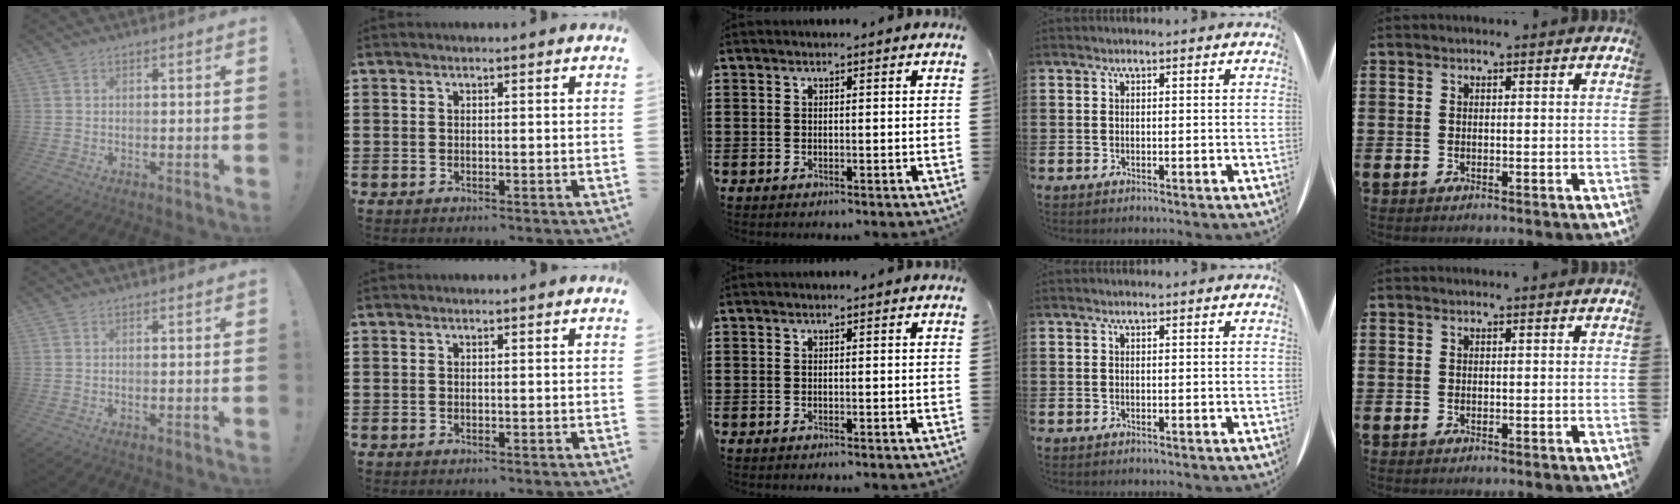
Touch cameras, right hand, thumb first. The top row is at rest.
{}